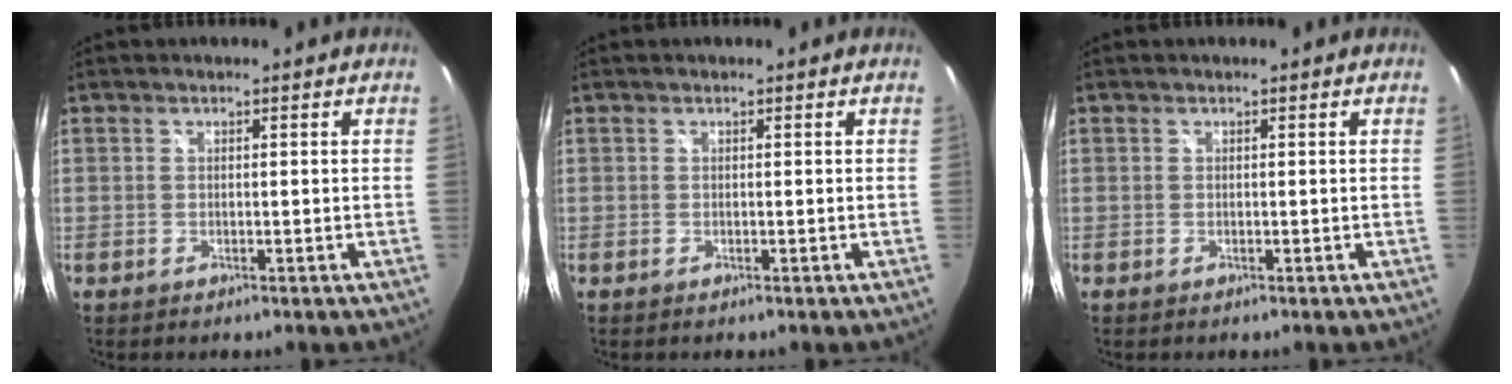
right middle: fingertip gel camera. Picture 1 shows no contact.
{"total": 0.0}
{"total": 0.0}